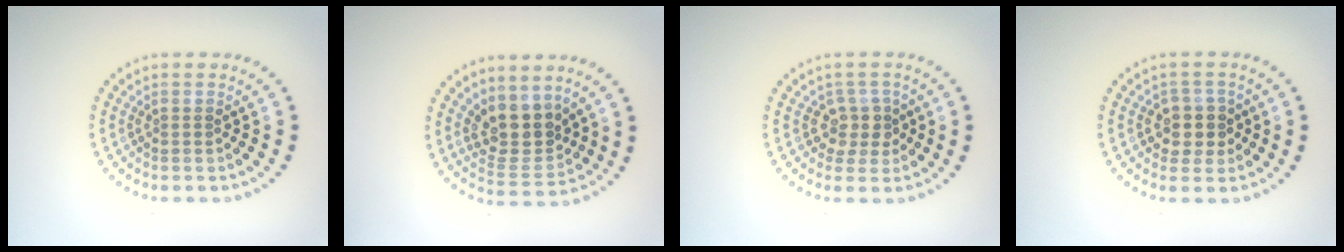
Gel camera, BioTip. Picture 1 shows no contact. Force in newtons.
{"total": 4.0, "press": 3.5, "slide": 1.9}
{"total": 2.3, "press": 1.9, "slide": 1.2}
{"total": 2.9, "press": 2.7, "slide": 1.2}